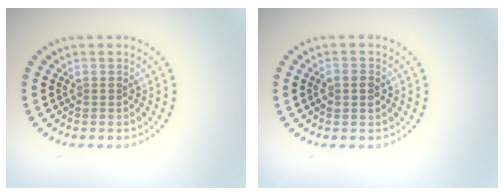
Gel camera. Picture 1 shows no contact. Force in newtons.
{"total": 1.3, "press": 1.3, "slide": 0.2}